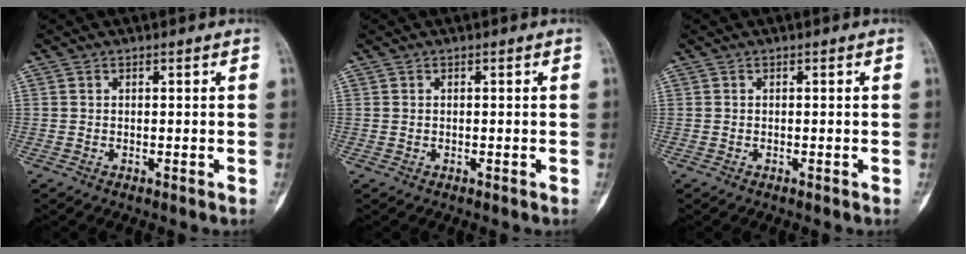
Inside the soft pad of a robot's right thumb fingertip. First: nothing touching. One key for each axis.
{"total": 0.0}
{"total": 0.0}